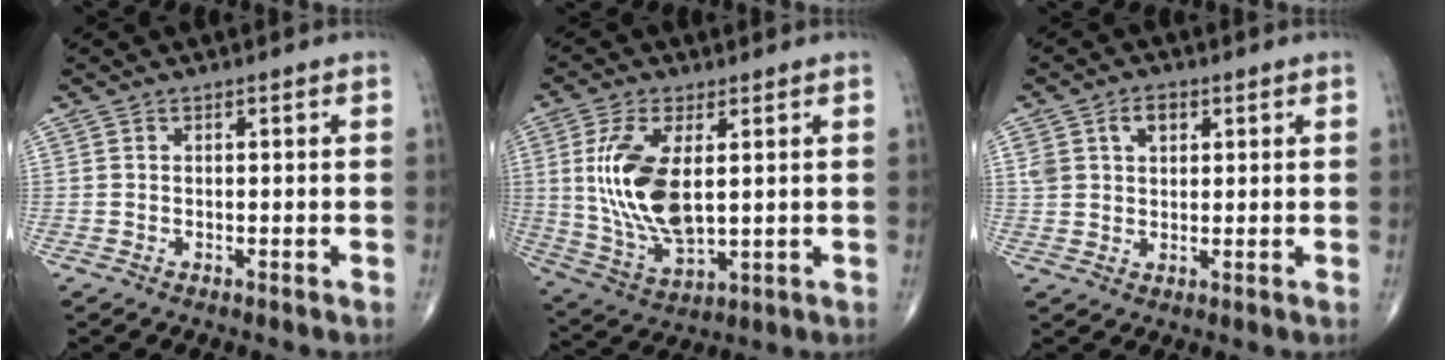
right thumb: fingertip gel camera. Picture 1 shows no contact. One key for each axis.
{"total": 14.5, "fx": 2.2, "fy": 7.0, "fz": 12.5, "tx": -0.256, "ty": -0.017, "tz": 0.055}
{"total": 5.4, "fx": 2.2, "fy": 3.7, "fz": 3.2, "tx": -0.040, "ty": 0.001, "tz": 0.040}